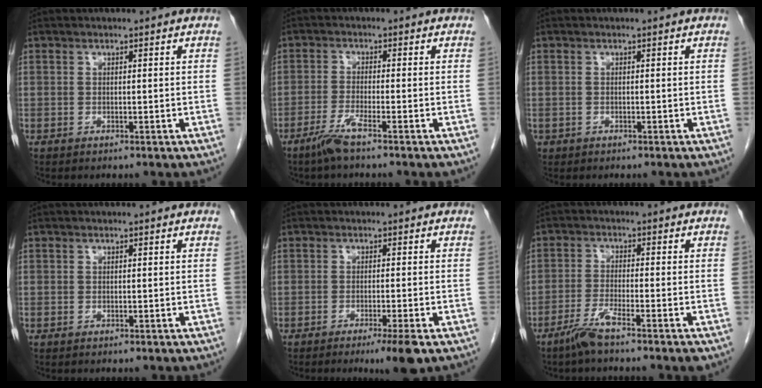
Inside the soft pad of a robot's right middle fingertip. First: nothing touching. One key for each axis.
{"total": 3.7, "fx": -2.7, "fy": -0.4, "fz": 2.6, "tx": -0.059, "ty": -0.010, "tz": -0.058}
{"total": 0.7, "fx": -0.3, "fy": 0.7, "fz": 0.1, "tx": -0.011, "ty": 0.001, "tz": -0.001}
{"total": 0.0}
{"total": 4.2, "fx": -2.5, "fy": -0.3, "fz": 3.3, "tx": -0.045, "ty": -0.014, "tz": -0.038}
{"total": 4.8, "fx": -3.5, "fy": -0.5, "fz": 3.3, "tx": -0.065, "ty": -0.011, "tz": -0.072}